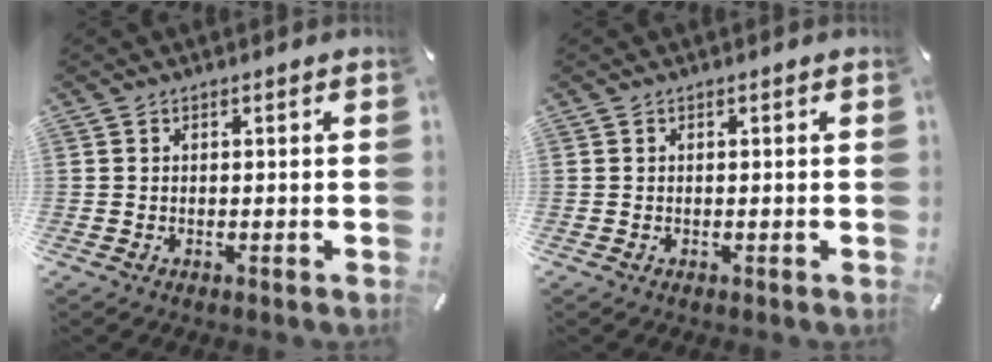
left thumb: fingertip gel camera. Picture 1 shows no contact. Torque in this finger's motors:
{"motor_torque": [0.00, 0.00, -0.04, 0.02, 0.00]}